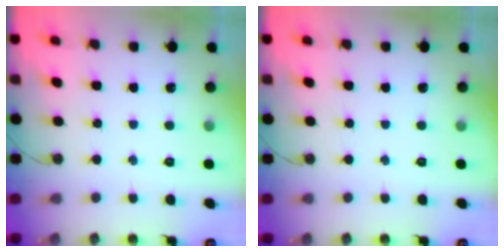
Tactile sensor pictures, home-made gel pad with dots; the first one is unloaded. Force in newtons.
{"total": 0.0}